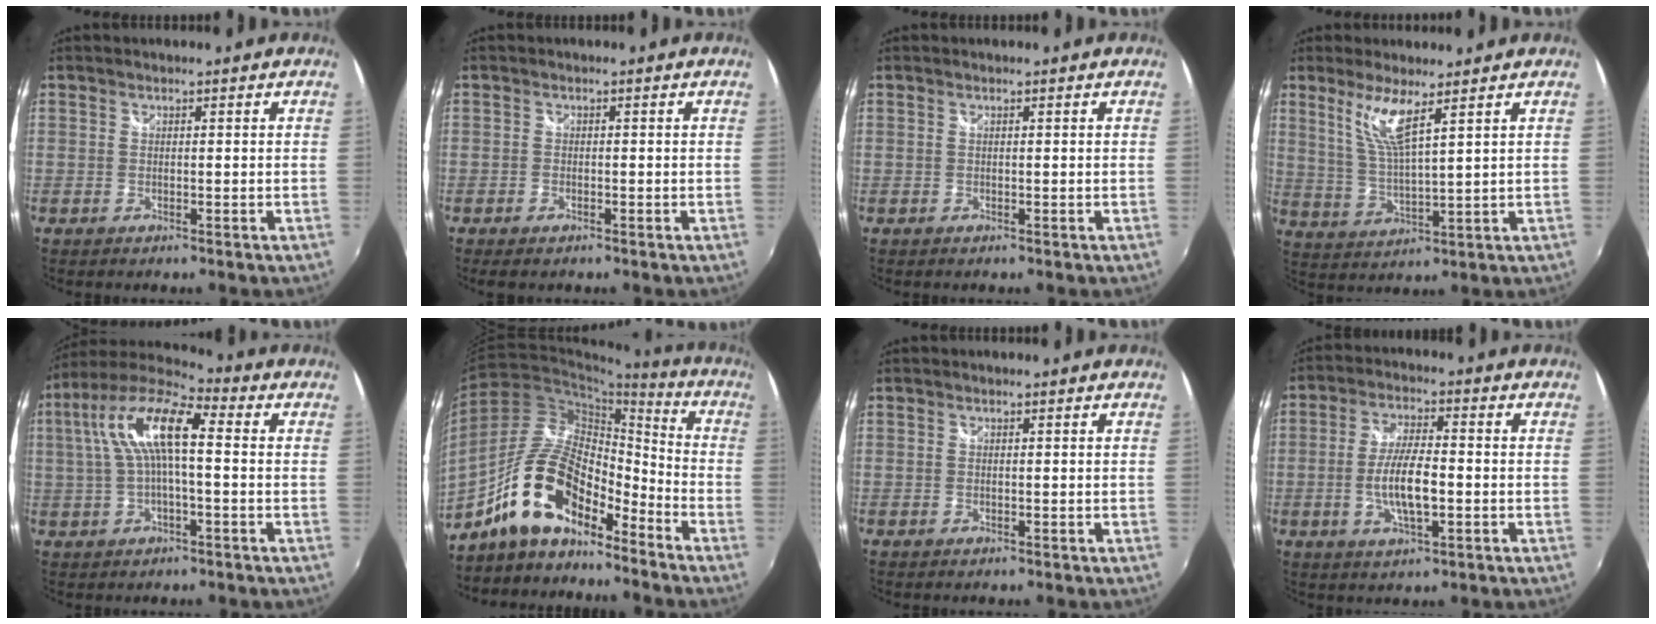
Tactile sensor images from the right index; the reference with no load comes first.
{"total": 1.9, "force": [-1.3, 0.8, 1.0], "torque": [-0.024, -0.005, -0.024]}
{"total": 0.0}
{"total": 7.3, "force": [4.5, 0.5, 5.8], "torque": [-0.117, -0.011, 0.094]}
{"total": 12.9, "force": [1.8, 3.9, 12.2], "torque": [-0.235, 0.025, 0.026]}
{"total": 15.9, "force": [-11.2, 6.5, 9.4], "torque": [-0.186, 0.017, -0.215]}
{"total": 0.0}
{"total": 8.5, "force": [-1.8, 2.5, 7.9], "torque": [-0.155, -0.003, -0.032]}